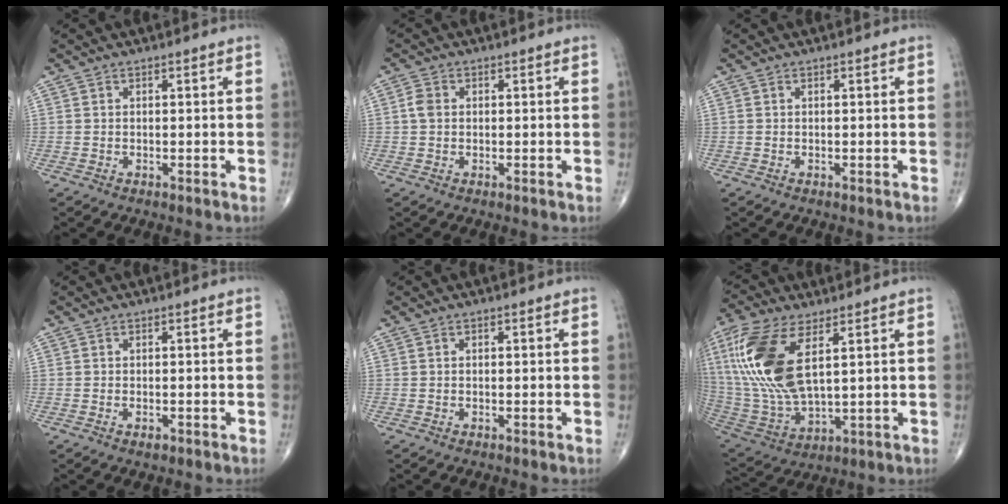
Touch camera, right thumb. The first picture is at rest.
{"total": 2.3, "force": [0.2, 1.8, 1.4], "torque": [-0.028, 0.005, 0.001]}
{"total": 0.0}
{"total": 1.1, "force": [-0.6, 0.5, 0.8], "torque": [-0.013, 0.001, -0.008]}
{"total": 0.0}
{"total": 19.6, "force": [5.9, 8.7, 16.6], "torque": [-0.374, -0.024, 0.118]}